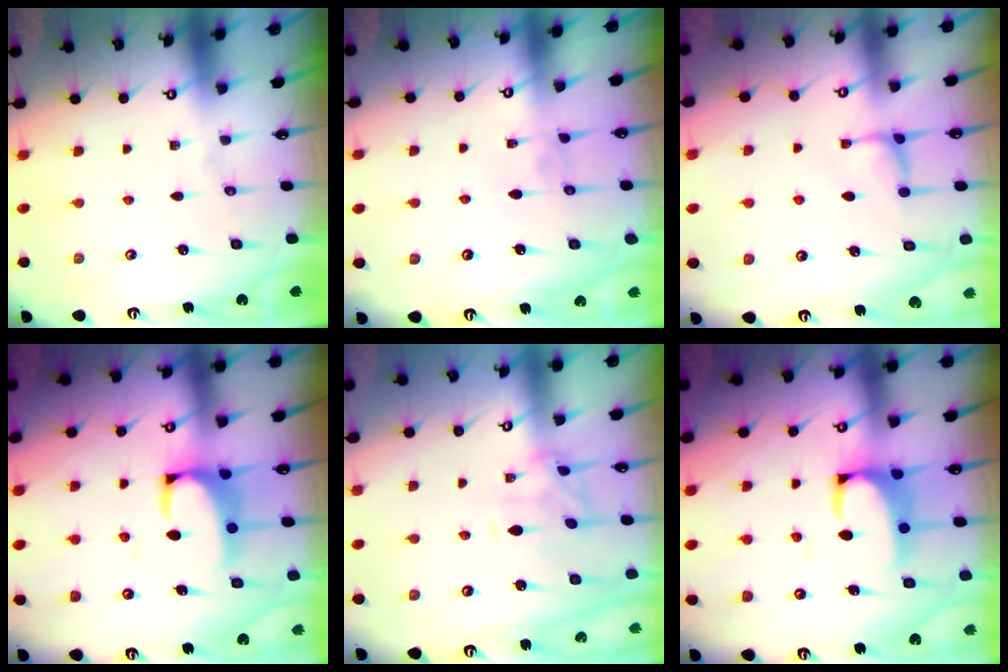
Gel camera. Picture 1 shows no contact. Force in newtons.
{"total": 1.4, "press": 1.3, "slide": 0.2}
{"total": 1.6, "press": 1.4, "slide": 0.7}
{"total": 2.7, "press": 2.5, "slide": 1.1}
{"total": 0.0}
{"total": 2.7, "press": 2.5, "slide": 1.1}